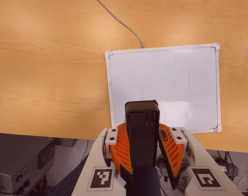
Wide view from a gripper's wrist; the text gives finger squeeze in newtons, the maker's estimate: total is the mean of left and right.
{"total": 10.0, "left": 10.1, "right": 9.9}